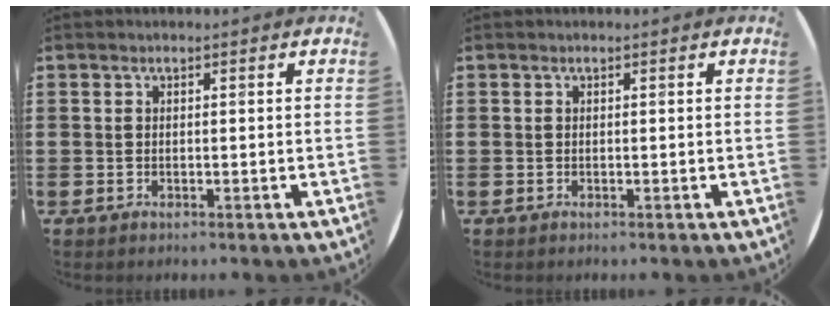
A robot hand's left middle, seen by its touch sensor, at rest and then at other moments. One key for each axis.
{"total": 0.0}